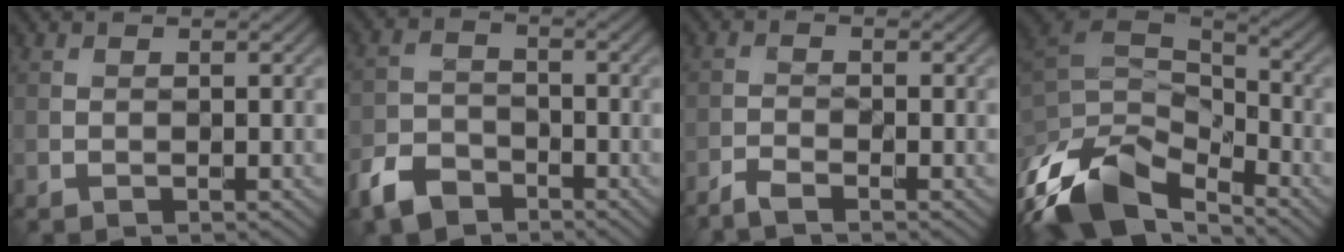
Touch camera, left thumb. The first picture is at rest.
{"total": 5.8, "force": [-4.2, 3.1, 2.3], "torque": [-0.055, -0.004, -0.096]}
{"total": 2.2, "force": [-2.0, 0.1, 1.0], "torque": [-0.026, -0.005, -0.048]}
{"total": 14.4, "force": [-8.6, 7.0, 9.1], "torque": [-0.231, -0.020, -0.153]}